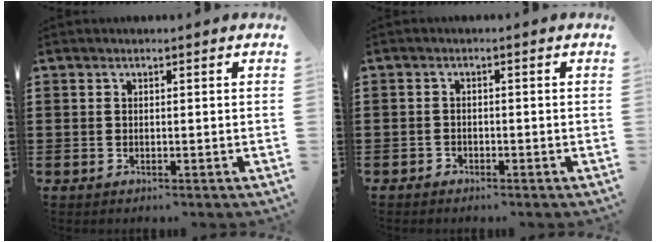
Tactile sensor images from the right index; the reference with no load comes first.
{"total": 1.2, "force": [-1.0, 0.6, 0.1], "torque": [-0.005, 0.002, -0.022]}